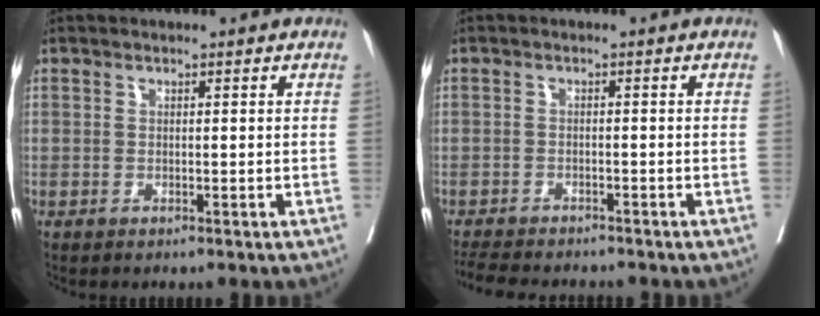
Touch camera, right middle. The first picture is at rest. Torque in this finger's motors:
{"motor_torque": [0.35, -0.48, 0.04, 0.01]}